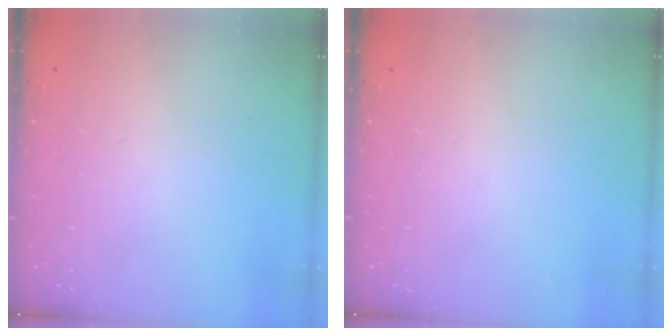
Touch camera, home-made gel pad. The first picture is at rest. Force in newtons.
{"total": 0.0}